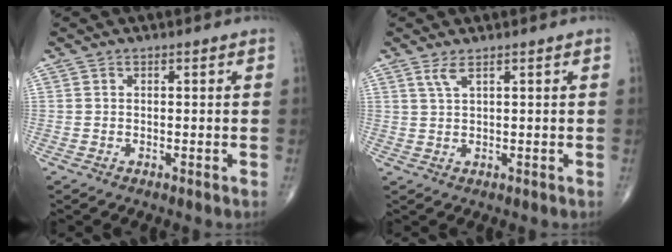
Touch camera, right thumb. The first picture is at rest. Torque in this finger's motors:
{"motor_torque": [-0.01, 0.01, 0.42, 0.39, 0.04]}